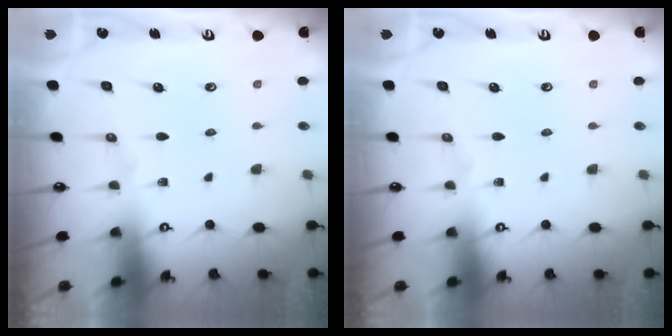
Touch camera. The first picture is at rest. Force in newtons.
{"total": 0.0}